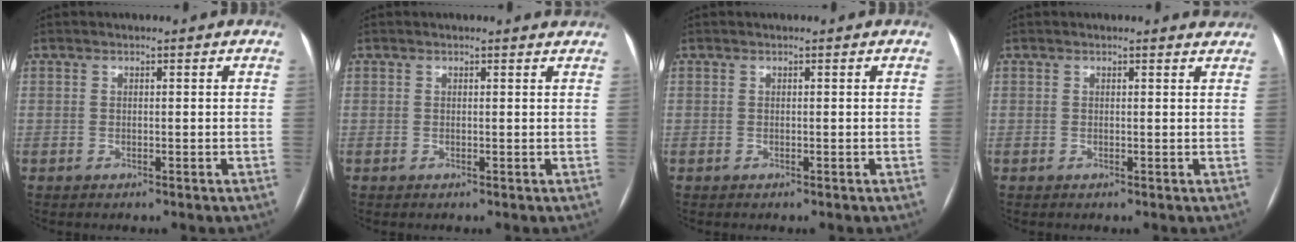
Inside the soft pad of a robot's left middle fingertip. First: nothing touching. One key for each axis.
{"total": 1.1, "fx": 1.1, "fy": 0.1, "fz": -0.1, "tx": -0.009, "ty": -0.006, "tz": 0.002}
{"total": 0.0}
{"total": 1.8, "fx": 1.8, "fy": 0.3, "fz": -0.1, "tx": -0.006, "ty": -0.011, "tz": 0.003}